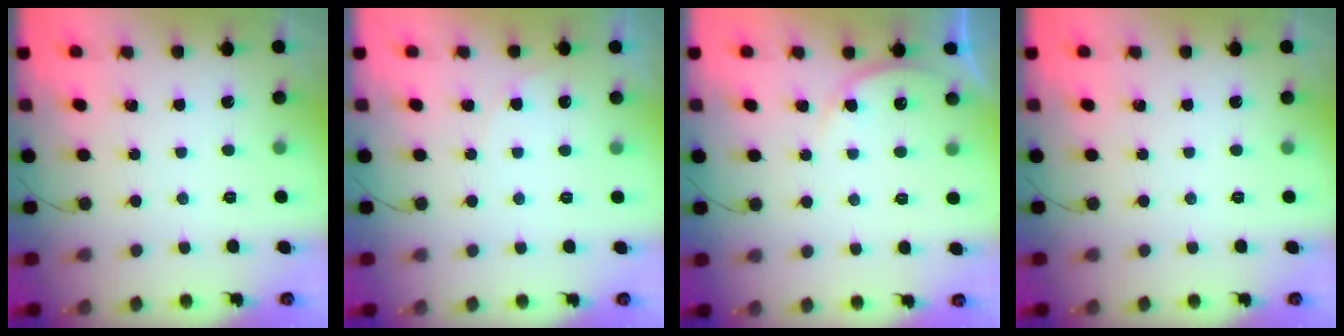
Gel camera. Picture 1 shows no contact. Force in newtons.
{"total": 3.5, "press": 3.5, "slide": 0.2}
{"total": 4.2, "press": 4.1, "slide": 0.5}
{"total": 0.0}